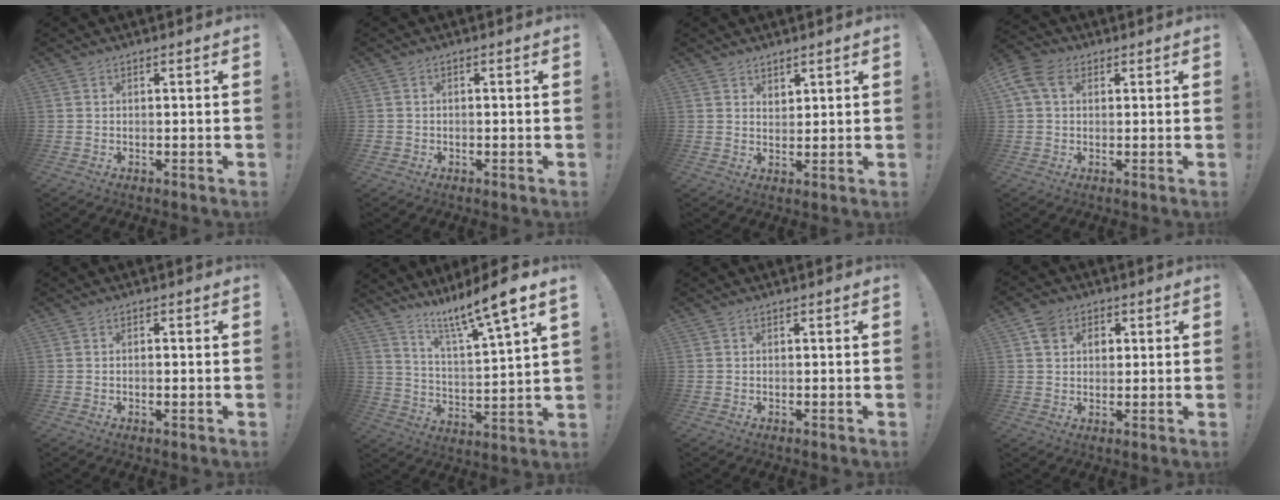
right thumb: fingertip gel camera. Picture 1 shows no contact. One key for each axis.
{"total": 1.3, "fx": -0.5, "fy": 1.1, "fz": 0.4, "tx": -0.006, "ty": 0.005, "tz": -0.009}
{"total": 3.0, "fx": 2.5, "fy": 1.7, "fz": 0.3, "tx": 0.009, "ty": -0.017, "tz": 0.044}
{"total": 8.1, "fx": 2.9, "fy": 5.4, "fz": 5.2, "tx": -0.109, "ty": 0.003, "tz": 0.059}
{"total": 0.7, "fx": -0.3, "fy": 0.2, "fz": 0.7, "tx": -0.004, "ty": -0.001, "tz": -0.006}
{"total": 12.7, "fx": 10.0, "fy": 0.1, "fz": 7.9, "tx": -0.141, "ty": -0.074, "tz": 0.155}
{"total": 0.0}
{"total": 6.0, "fx": 2.3, "fy": 5.0, "fz": 2.4, "tx": -0.040, "ty": 0.002, "tz": 0.046}